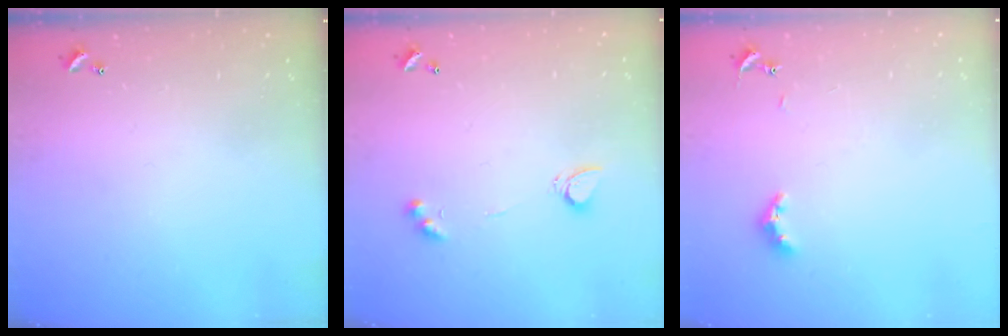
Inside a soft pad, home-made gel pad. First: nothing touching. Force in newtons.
{"total": 3.1, "press": 3.1, "slide": 0.6}
{"total": 5.4, "press": 5.4, "slide": 0.6}